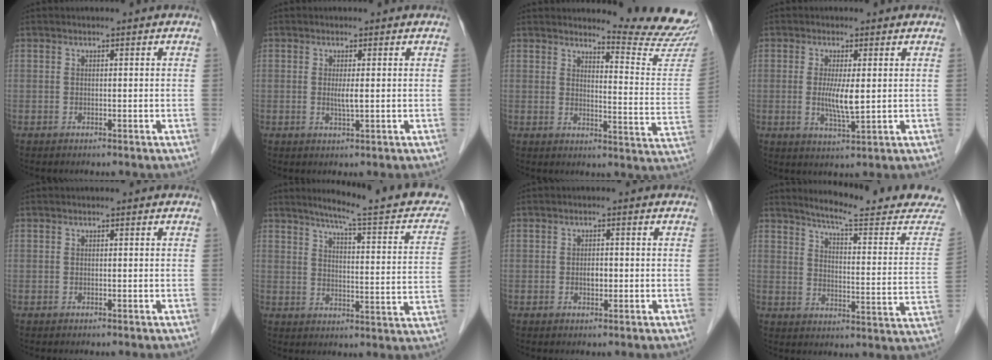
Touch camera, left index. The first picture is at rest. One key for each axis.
{"total": 1.8, "fx": 0.1, "fy": 0.1, "fz": 1.8, "tx": -0.040, "ty": -0.003, "tz": 0.002}
{"total": 12.9, "fx": 12.7, "fy": -1.6, "fz": 1.6, "tx": -0.018, "ty": -0.128, "tz": 0.138}
{"total": 4.7, "fx": 0.3, "fy": 0.6, "fz": 4.6, "tx": -0.090, "ty": -0.009, "tz": 0.007}
{"total": 0.0}
{"total": 18.0, "fx": 15.3, "fy": 1.3, "fz": 9.5, "tx": -0.118, "ty": -0.032, "tz": 0.180}
{"total": 1.6, "fx": -0.3, "fy": 0.9, "fz": 1.3, "tx": -0.021, "ty": 0.002, "tz": -0.004}
{"total": 18.4, "fx": 17.2, "fy": 0.3, "fz": 6.5, "tx": -0.089, "ty": -0.087, "tz": 0.209}